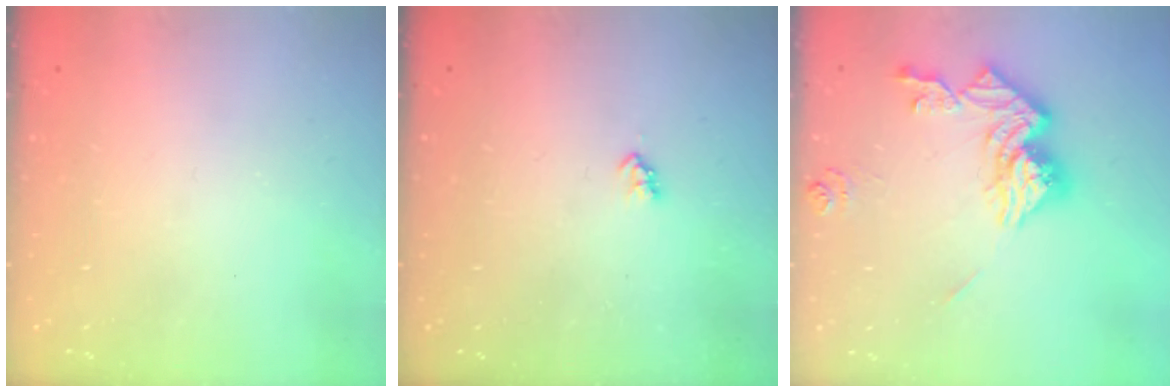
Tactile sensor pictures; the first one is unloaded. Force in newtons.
{"total": 2.5, "press": 2.5, "slide": 0.4}
{"total": 14.1, "press": 14.0, "slide": 1.5}